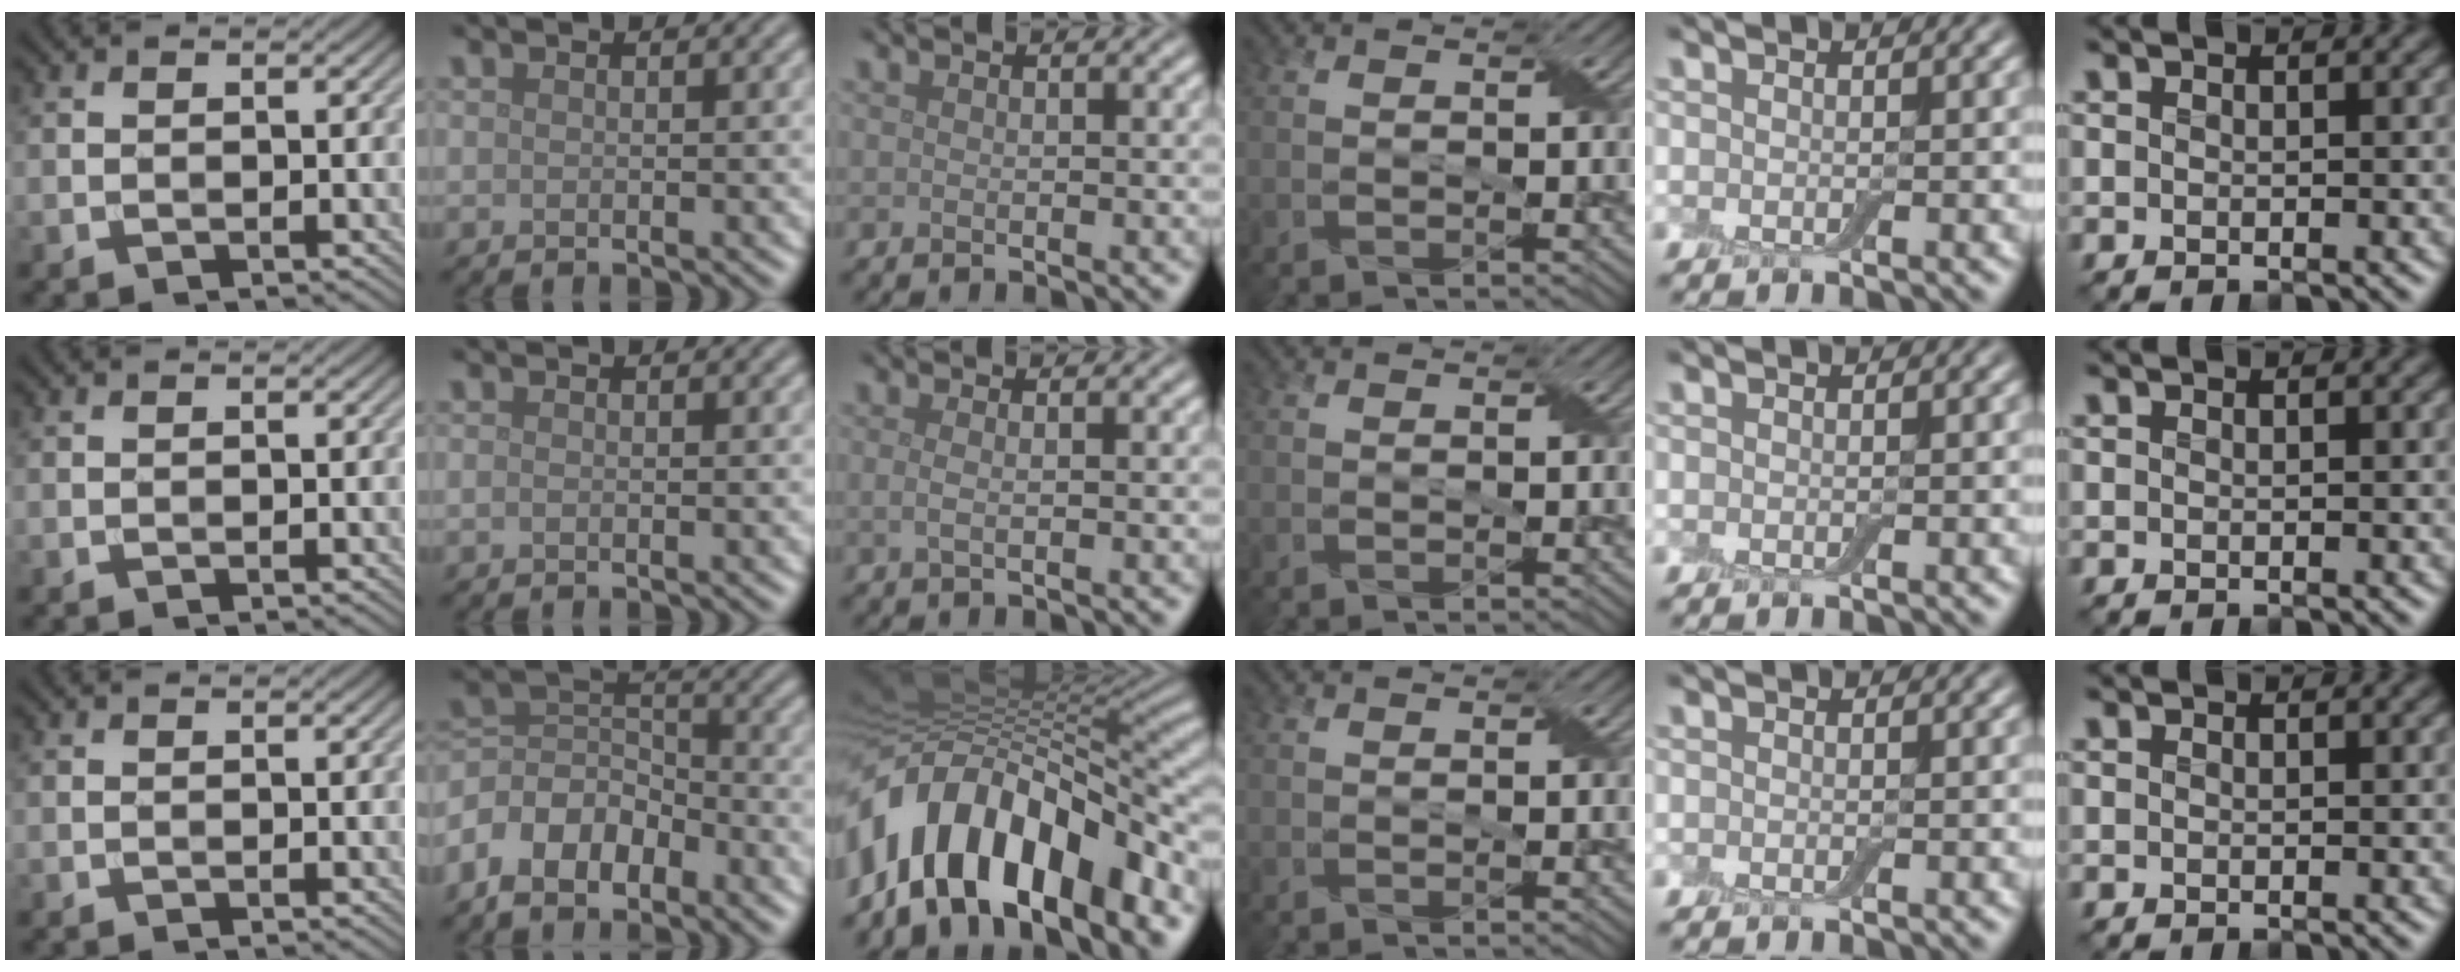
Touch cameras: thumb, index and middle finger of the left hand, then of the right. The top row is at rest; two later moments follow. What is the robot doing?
{"motion": "fold", "object": "cloth"}